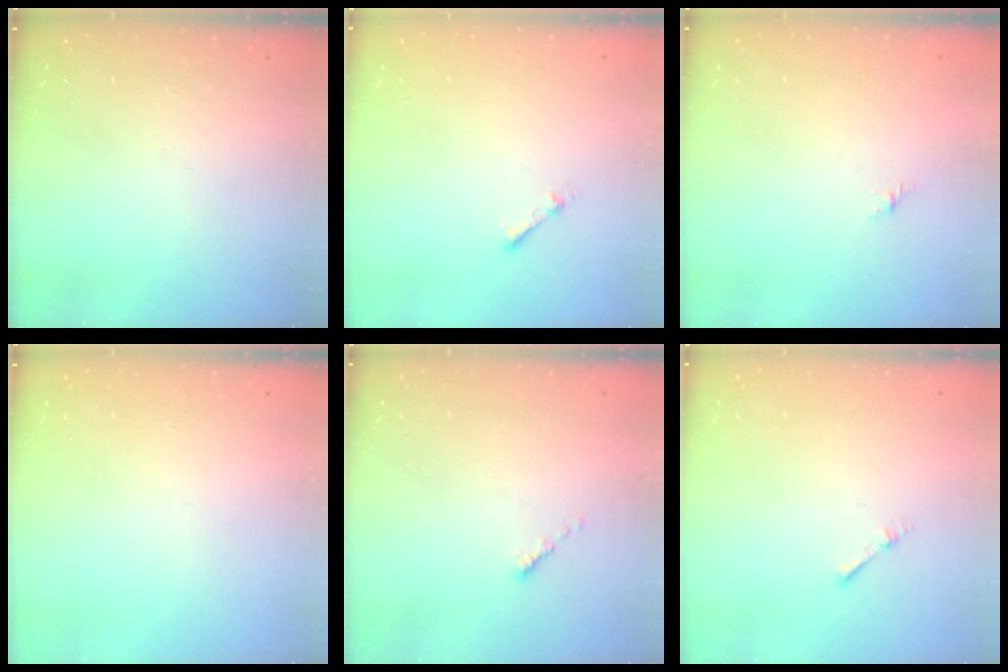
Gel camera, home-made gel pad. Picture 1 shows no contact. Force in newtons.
{"total": 1.7, "press": 1.7, "slide": 0.2}
{"total": 0.0}
{"total": 0.0}
{"total": 0.6, "press": 0.5, "slide": 0.2}
{"total": 1.7, "press": 1.7, "slide": 0.3}